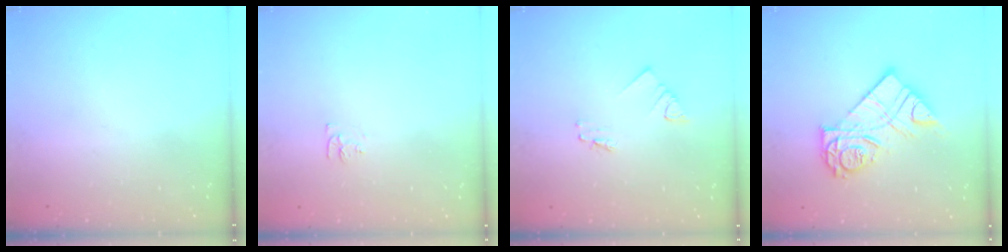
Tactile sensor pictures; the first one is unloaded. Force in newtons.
{"total": 3.7, "press": 3.6, "slide": 0.6}
{"total": 1.2, "press": 1.2, "slide": 0.1}
{"total": 15.7, "press": 15.6, "slide": 1.2}